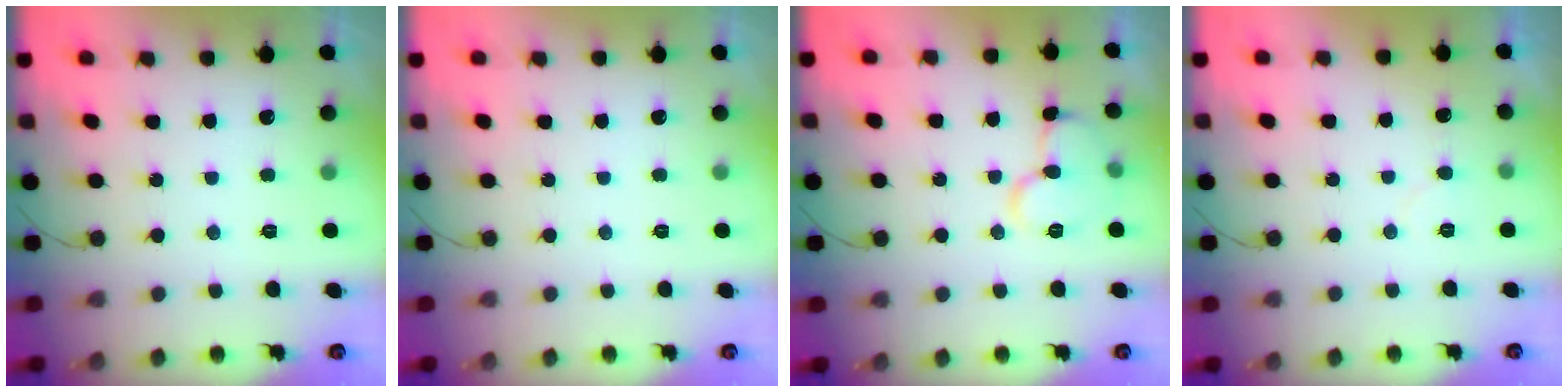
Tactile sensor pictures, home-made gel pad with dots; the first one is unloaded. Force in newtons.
{"total": 0.0}
{"total": 10.3, "press": 10.3, "slide": 0.9}
{"total": 4.4, "press": 4.3, "slide": 0.5}